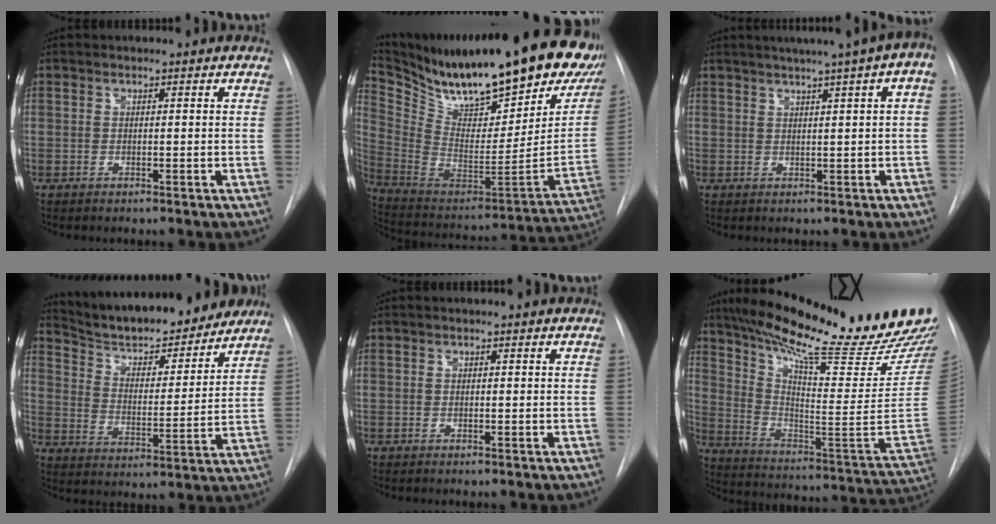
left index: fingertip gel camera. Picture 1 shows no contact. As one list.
[{"total": 33.0, "force": [25.3, 8.0, 19.6], "torque": [-0.341, -0.053, 0.375]}, {"total": 10.4, "force": [5.9, 0.4, 8.6], "torque": [-0.120, 0.030, 0.065]}, {"total": 18.9, "force": [17.1, 4.0, 6.8], "torque": [-0.103, -0.002, 0.259]}, {"total": 0.0}, {"total": 31.0, "force": [25.4, 1.8, 17.8], "torque": [-0.290, -0.080, 0.357]}]